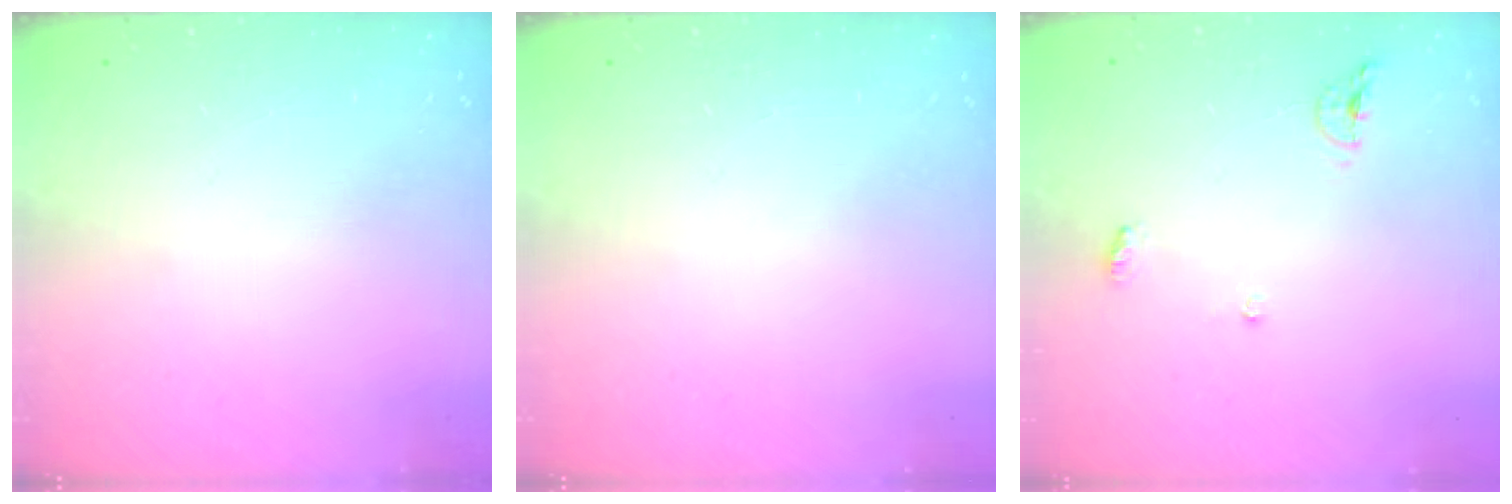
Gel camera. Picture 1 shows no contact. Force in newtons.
{"total": 0.0}
{"total": 6.8, "press": 6.7, "slide": 0.6}